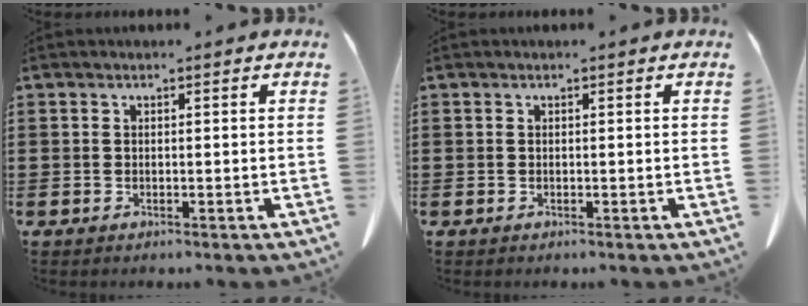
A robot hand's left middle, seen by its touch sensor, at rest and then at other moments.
{"total": 0.0}